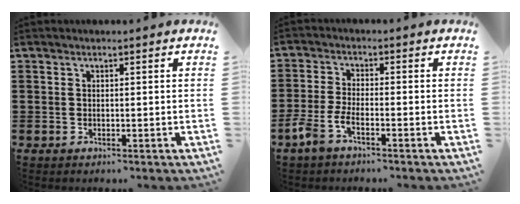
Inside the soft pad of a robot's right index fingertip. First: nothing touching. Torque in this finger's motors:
{"motor_torque": [1.46, 0.68, 0.32, 0.12]}